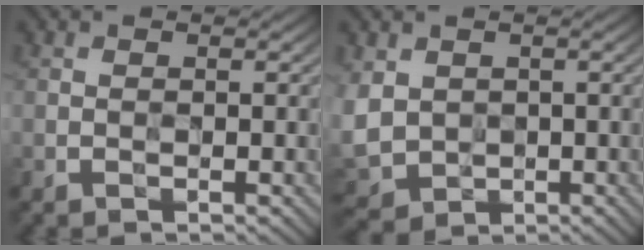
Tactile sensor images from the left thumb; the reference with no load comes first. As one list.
[{"total": 6.1, "force": [0.8, 5.0, 3.3], "torque": [-0.123, -0.017, 0.016]}]